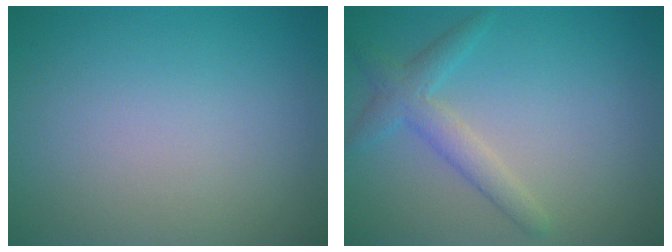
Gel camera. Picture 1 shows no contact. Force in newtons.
{"total": 2.7, "press": 2.7, "slide": 0.1}